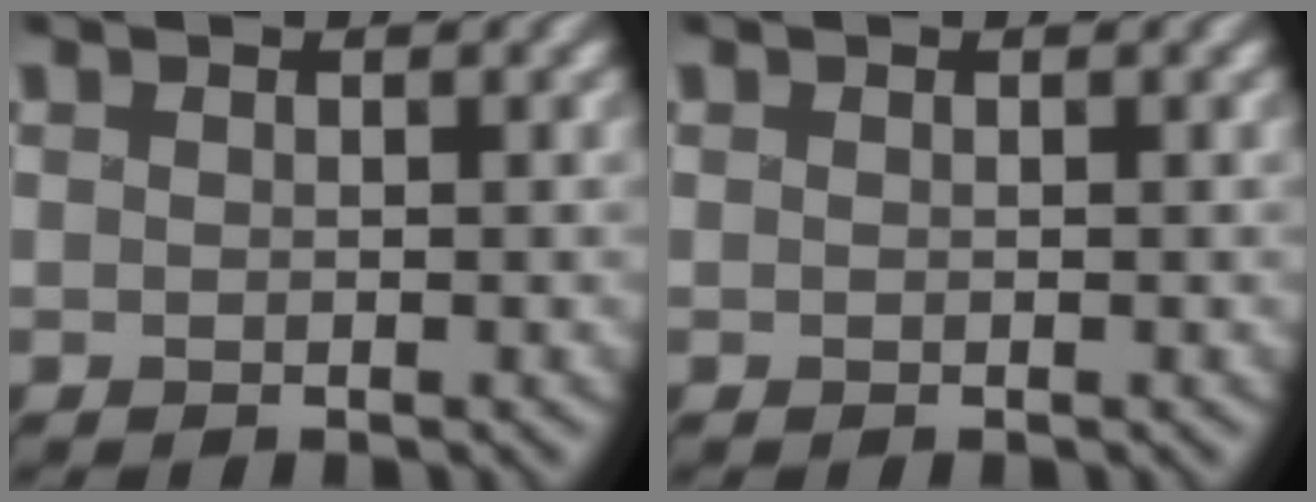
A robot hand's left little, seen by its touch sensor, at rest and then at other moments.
{"total": 0.0}